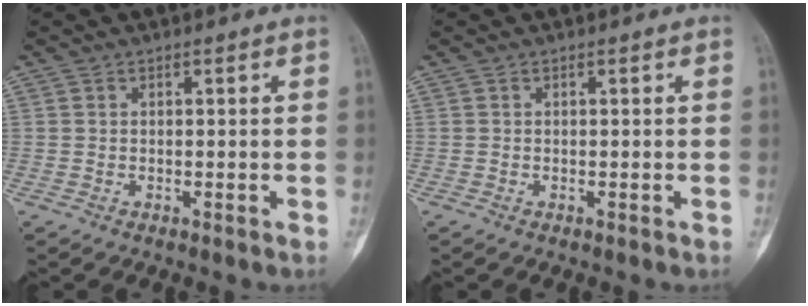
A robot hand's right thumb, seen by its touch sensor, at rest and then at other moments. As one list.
[{"total": 0.0}]